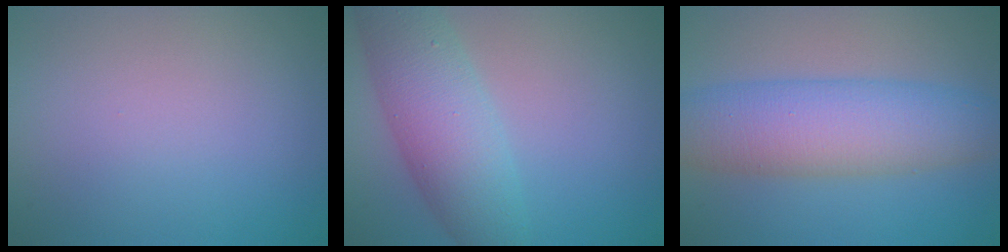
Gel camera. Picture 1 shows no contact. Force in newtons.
{"total": 7.1, "press": 7.1, "slide": 0.2}
{"total": 7.9, "press": 7.9, "slide": 0.1}